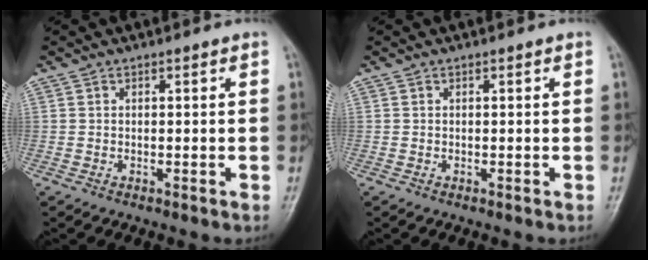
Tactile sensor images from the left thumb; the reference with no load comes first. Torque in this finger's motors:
{"motor_torque": [0.00, 0.00, 0.00, 0.00, 0.00]}